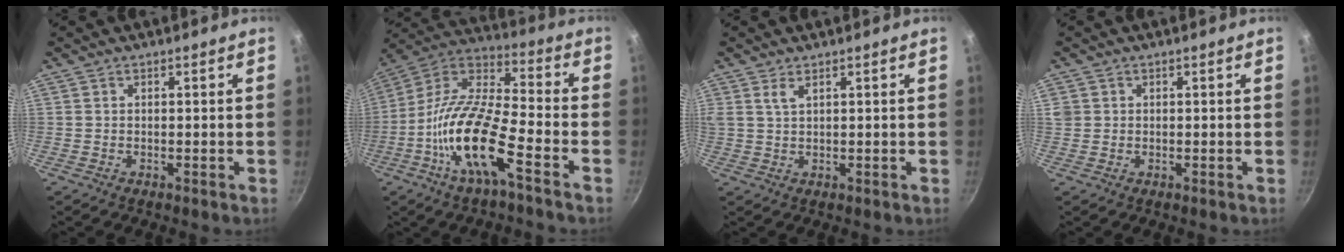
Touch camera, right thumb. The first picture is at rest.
{"total": 17.4, "force": [-7.2, 5.0, 15.0], "torque": [-0.286, 0.049, -0.159]}
{"total": 2.2, "force": [1.2, 0.8, 1.6], "torque": [-0.030, -0.004, 0.026]}
{"total": 2.2, "force": [0.5, 2.0, 0.7], "torque": [-0.010, 0.003, 0.007]}